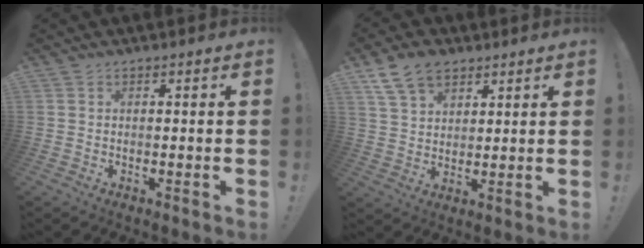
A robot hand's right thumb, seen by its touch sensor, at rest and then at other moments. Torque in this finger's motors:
{"motor_torque": [-0.39, 0.48, 0.17, -0.06, 0.00]}